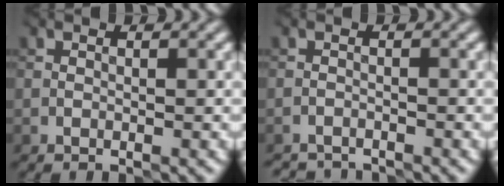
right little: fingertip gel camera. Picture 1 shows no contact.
{"total": 2.3, "force": [-2.3, 0.4, 0.0], "torque": [0.002, -0.009, -0.047]}